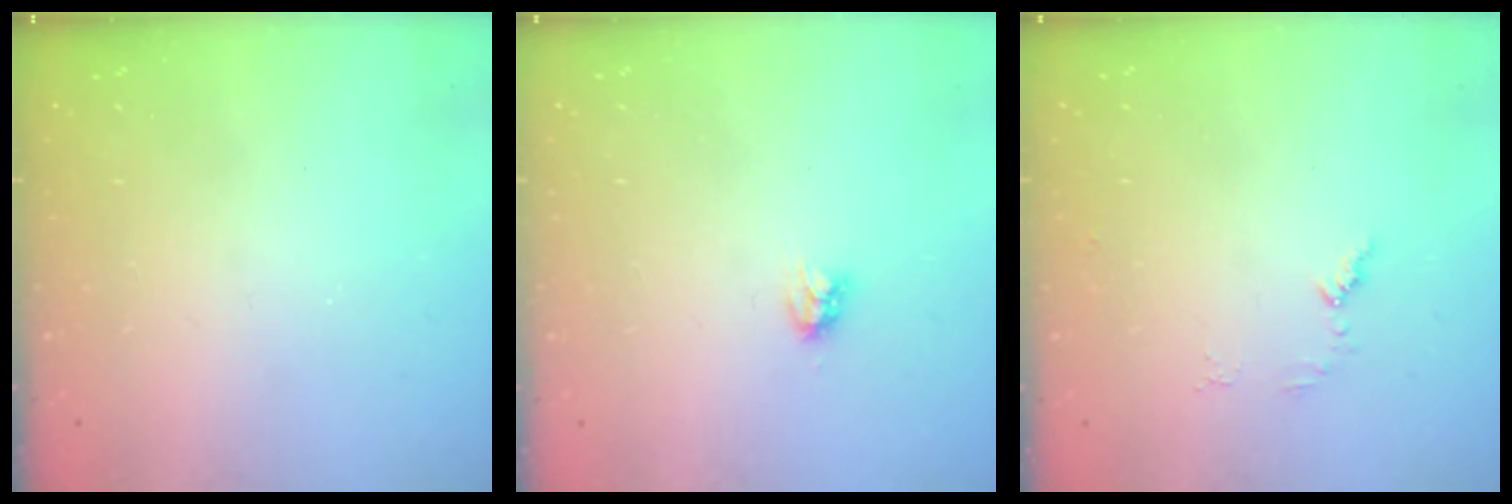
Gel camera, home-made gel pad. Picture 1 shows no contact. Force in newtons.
{"total": 4.2, "press": 4.2, "slide": 0.5}
{"total": 4.6, "press": 4.5, "slide": 0.5}